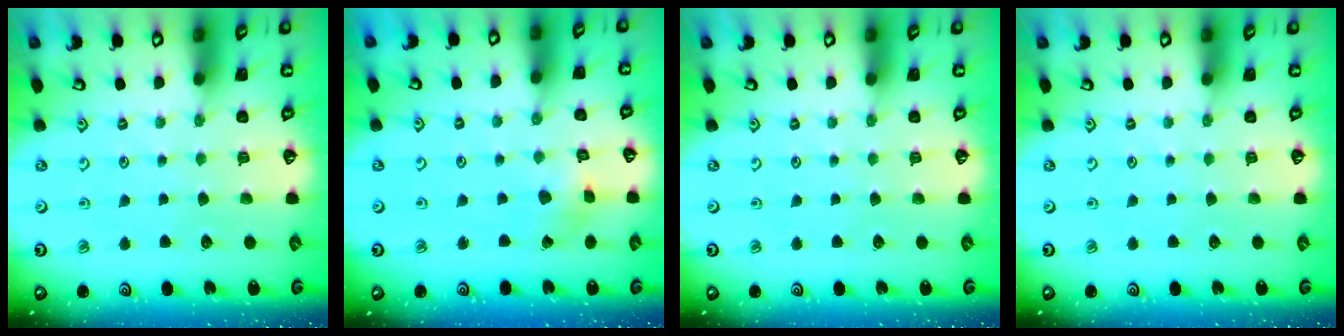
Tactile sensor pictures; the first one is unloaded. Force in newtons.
{"total": 2.4, "press": 2.3, "slide": 0.4}
{"total": 0.0}
{"total": 0.0}